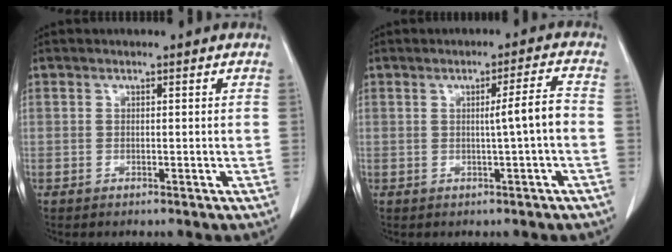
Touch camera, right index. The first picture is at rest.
{"total": 4.0, "force": [-0.4, -0.7, 3.9], "torque": [-0.059, 0.003, -0.005]}